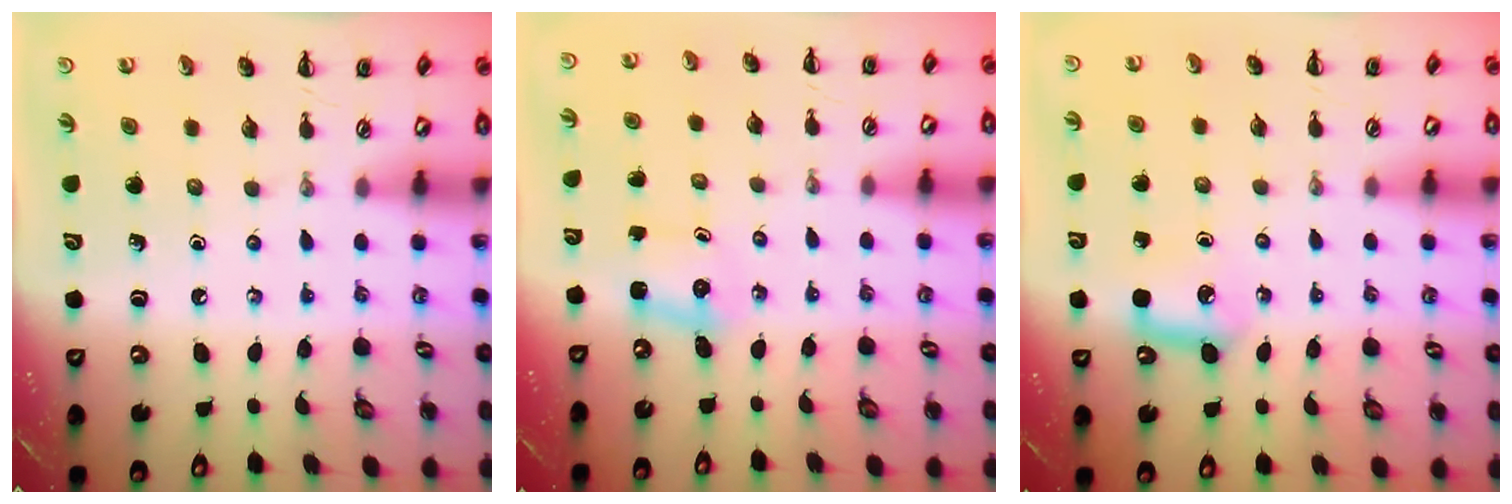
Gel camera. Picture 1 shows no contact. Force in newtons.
{"total": 2.4, "press": 2.4, "slide": 0.6}
{"total": 5.6, "press": 5.4, "slide": 1.6}